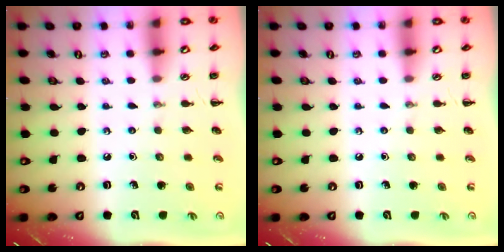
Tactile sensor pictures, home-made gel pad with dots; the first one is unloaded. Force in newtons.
{"total": 0.0}